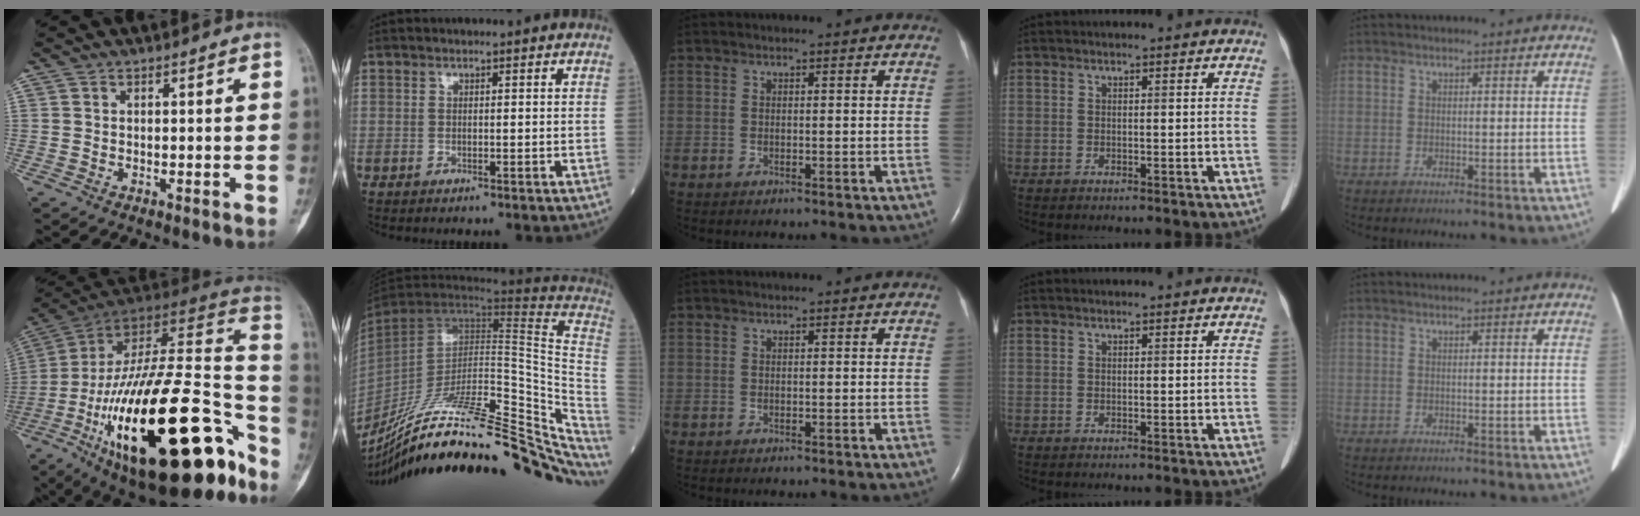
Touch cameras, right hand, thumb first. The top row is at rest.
{"thumb": {"total": 39.5, "force": [-16.0, 15.6, 32.6], "torque": [-0.479, 0.057, -0.253]}, "index": {"total": 33.7, "force": [-23.1, 9.1, 22.8], "torque": [-0.289, -0.023, -0.343]}}